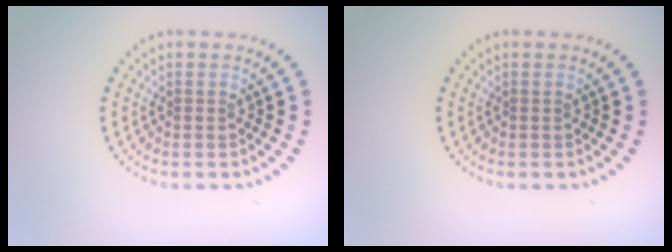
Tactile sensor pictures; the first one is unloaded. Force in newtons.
{"total": 0.0}